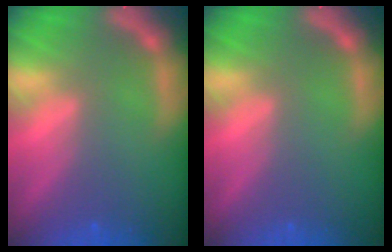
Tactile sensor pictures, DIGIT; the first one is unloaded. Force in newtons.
{"total": 0.0}